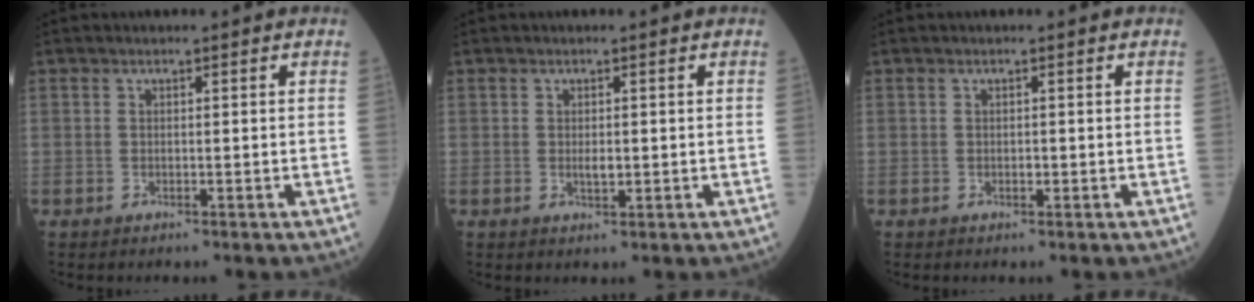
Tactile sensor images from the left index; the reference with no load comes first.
{"total": 1.5, "force": [0.0, 0.7, 1.3], "torque": [-0.023, -0.003, 0.002]}
{"total": 0.5, "force": [-0.1, 0.3, 0.4], "torque": [-0.007, 0.000, -0.004]}